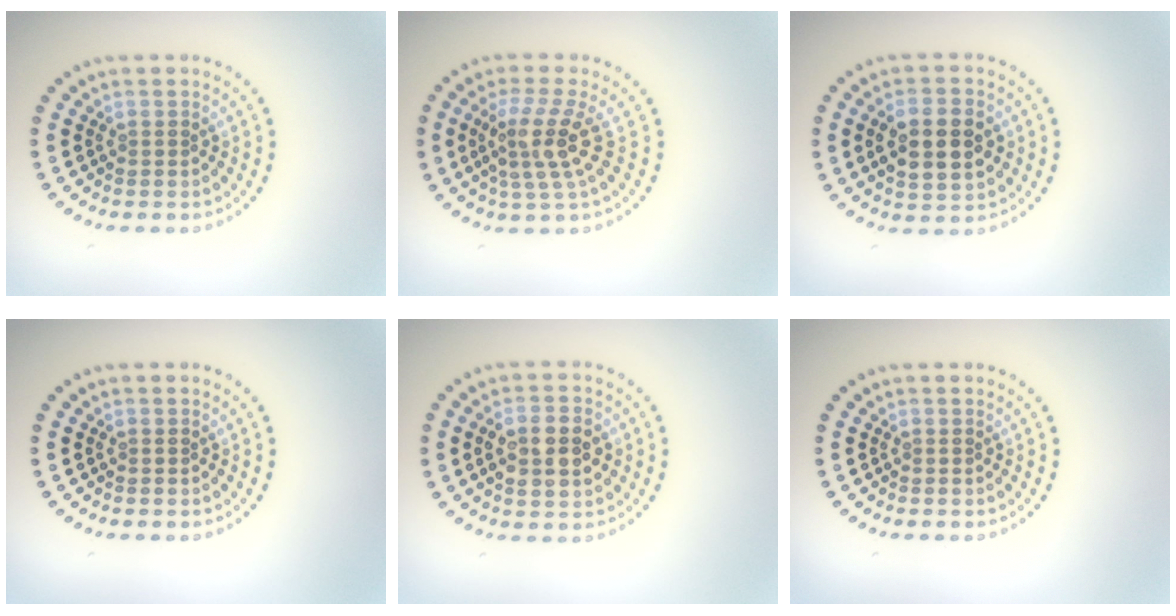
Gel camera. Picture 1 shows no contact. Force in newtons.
{"total": 4.1, "press": 2.9, "slide": 2.9}
{"total": 5.5, "press": 5.5, "slide": 0.3}
{"total": 0.0}
{"total": 4.2, "press": 4.2, "slide": 0.4}
{"total": 0.0}